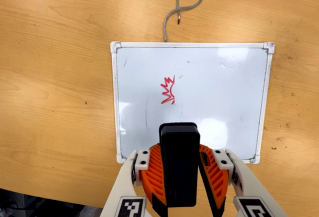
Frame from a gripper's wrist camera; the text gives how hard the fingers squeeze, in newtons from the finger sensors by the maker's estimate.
{"total": 8.5, "left": 8.5, "right": 8.5}